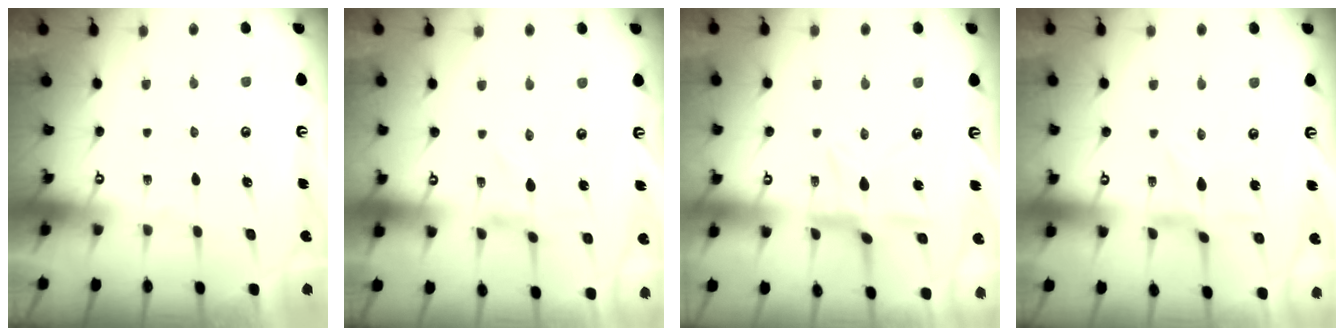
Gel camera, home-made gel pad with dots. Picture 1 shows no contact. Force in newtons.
{"total": 0.0}
{"total": 9.5, "press": 9.5, "slide": 0.6}
{"total": 2.1, "press": 2.1, "slide": 0.3}